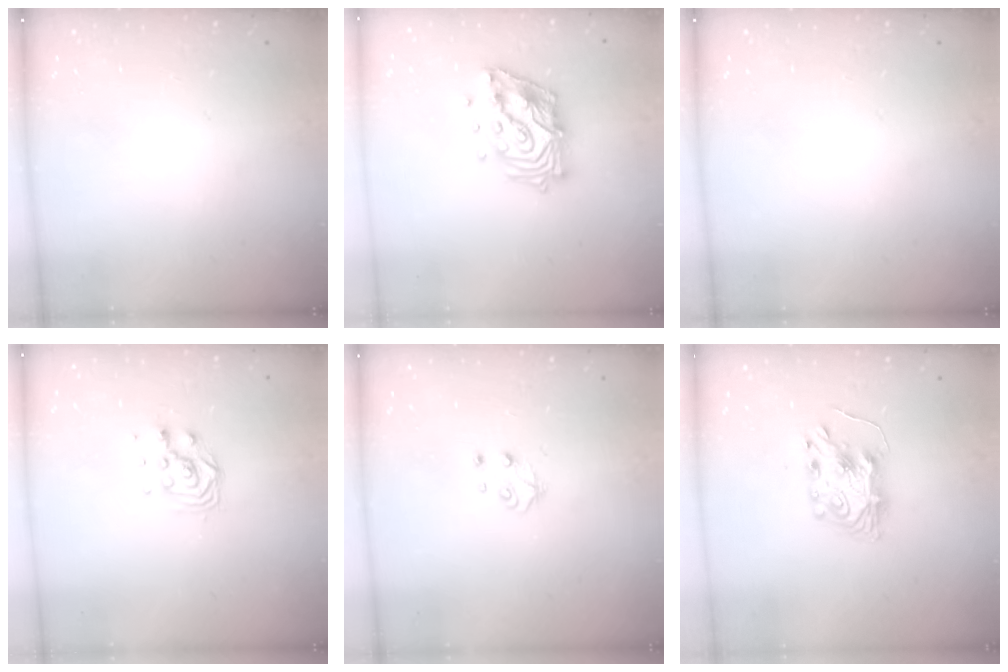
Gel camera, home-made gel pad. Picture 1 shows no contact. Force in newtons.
{"total": 14.7, "press": 14.6, "slide": 1.9}
{"total": 0.0}
{"total": 6.6, "press": 6.6, "slide": 0.5}
{"total": 4.9, "press": 4.8, "slide": 0.6}
{"total": 8.1, "press": 8.1, "slide": 0.5}